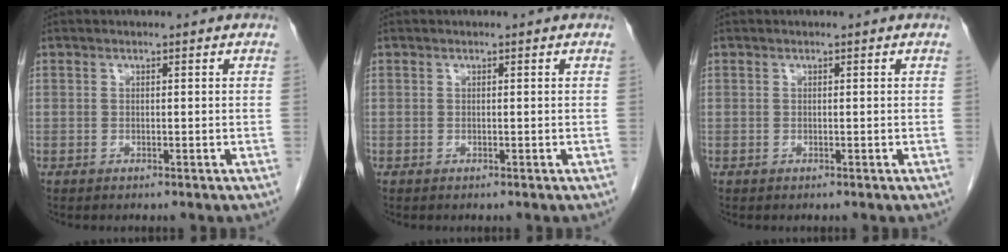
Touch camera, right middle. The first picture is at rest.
{"total": 0.0}
{"total": 0.0}